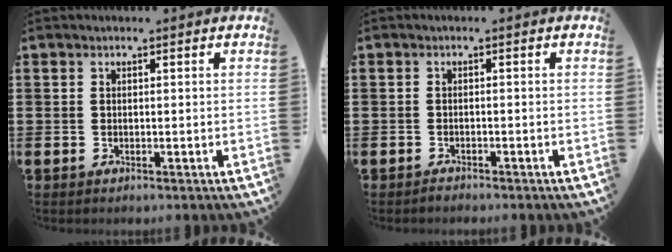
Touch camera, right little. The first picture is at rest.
{"total": 0.7, "force": [-0.7, 0.1, 0.0], "torque": [-0.002, -0.002, -0.015]}